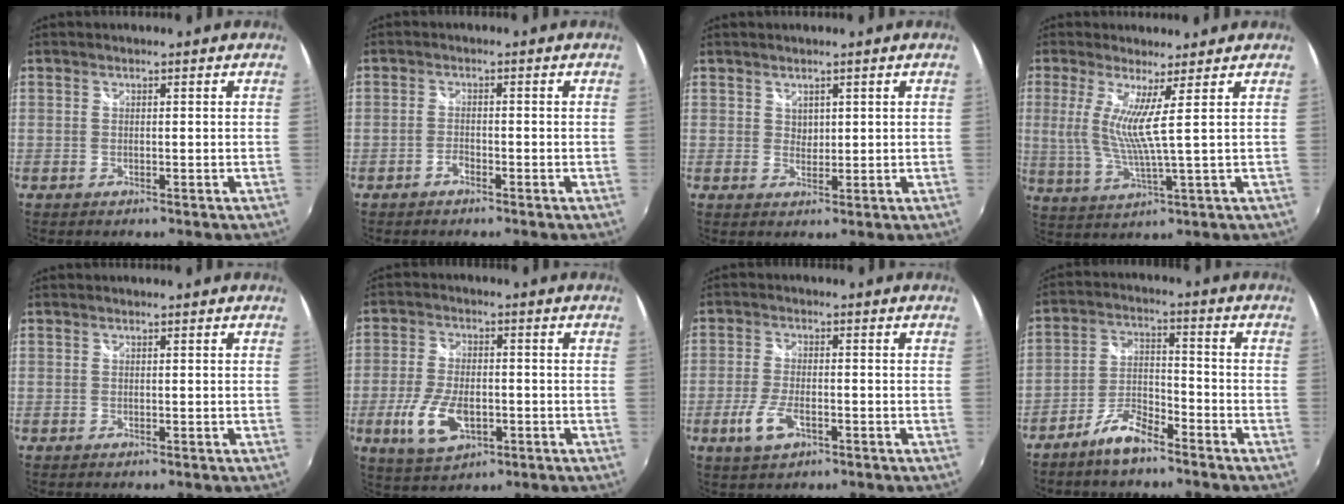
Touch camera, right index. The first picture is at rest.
{"total": 1.6, "force": [-1.2, 0.7, 0.8], "torque": [-0.022, 0.001, -0.025]}
{"total": 1.5, "force": [1.0, 1.1, 0.2], "torque": [0.002, 0.001, 0.017]}
{"total": 6.9, "force": [2.0, -0.6, 6.6], "torque": [-0.132, -0.019, 0.041]}
{"total": 0.0}
{"total": 10.3, "force": [-3.3, 5.4, 8.1], "torque": [-0.178, -0.012, -0.056]}
{"total": 6.0, "force": [-2.7, 2.6, 4.7], "torque": [-0.111, -0.008, -0.050]}
{"total": 7.1, "force": [-5.9, 1.8, 3.7], "torque": [-0.086, 0.009, -0.110]}